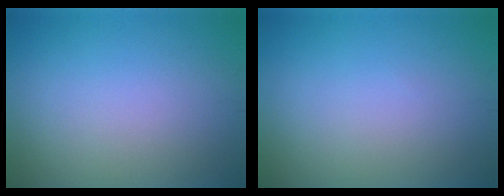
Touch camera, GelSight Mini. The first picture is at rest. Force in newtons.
{"total": 0.0}